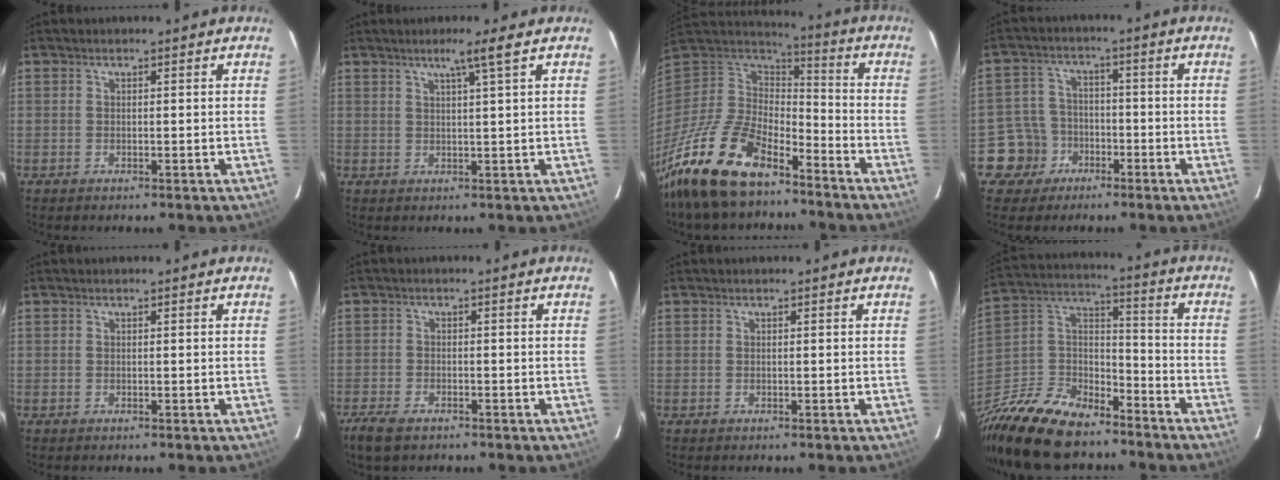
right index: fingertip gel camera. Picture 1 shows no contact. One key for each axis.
{"total": 3.6, "fx": 2.1, "fy": -1.0, "fz": 2.8, "tx": -0.049, "ty": -0.003, "tz": 0.038}
{"total": 21.8, "fx": -15.3, "fy": 9.2, "fz": 12.4, "tx": -0.275, "ty": -0.028, "tz": -0.281}
{"total": 9.8, "fx": -4.9, "fy": 8.4, "fz": 1.2, "tx": -0.050, "ty": 0.033, "tz": -0.074}
{"total": 0.0}
{"total": 5.7, "fx": -4.1, "fy": 2.4, "fz": 3.0, "tx": -0.085, "ty": -0.017, "tz": -0.080}
{"total": 0.0}
{"total": 21.5, "fx": -15.3, "fy": 11.1, "fz": 10.2, "tx": -0.253, "ty": 0.023, "tz": -0.262}